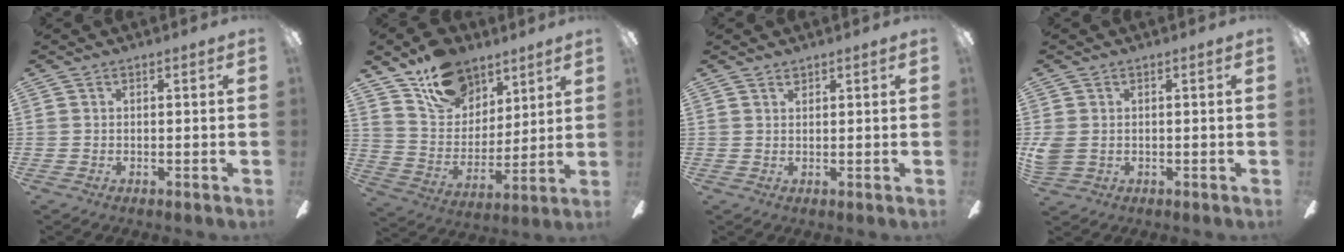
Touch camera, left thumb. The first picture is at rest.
{"total": 16.4, "force": [11.1, 10.3, 6.1], "torque": [-0.101, -0.065, 0.212]}
{"total": 1.3, "force": [1.2, 0.4, 0.2], "torque": [-0.006, -0.001, 0.023]}
{"total": 3.3, "force": [0.5, 2.5, 2.1], "torque": [-0.053, -0.001, 0.008]}